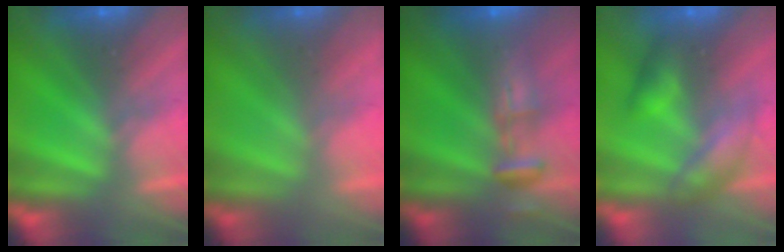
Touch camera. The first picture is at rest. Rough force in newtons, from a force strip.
{"total": 2.1}
{"total": 9.6}
{"total": 2.5}